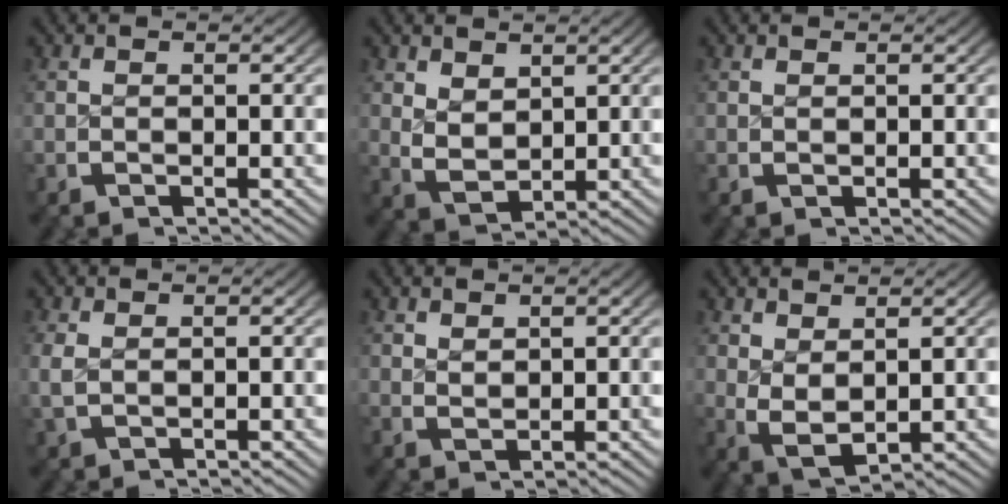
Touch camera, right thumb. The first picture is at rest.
{"total": 3.9, "force": [0.8, 2.9, 2.5], "torque": [-0.061, -0.026, 0.033]}
{"total": 0.0}
{"total": 1.8, "force": [0.3, 1.3, 1.2], "torque": [-0.039, -0.007, 0.015]}
{"total": 1.3, "force": [1.2, 0.3, 0.3], "torque": [-0.003, -0.003, 0.030]}
{"total": 4.5, "force": [0.4, 3.2, 3.2], "torque": [-0.078, -0.025, 0.027]}